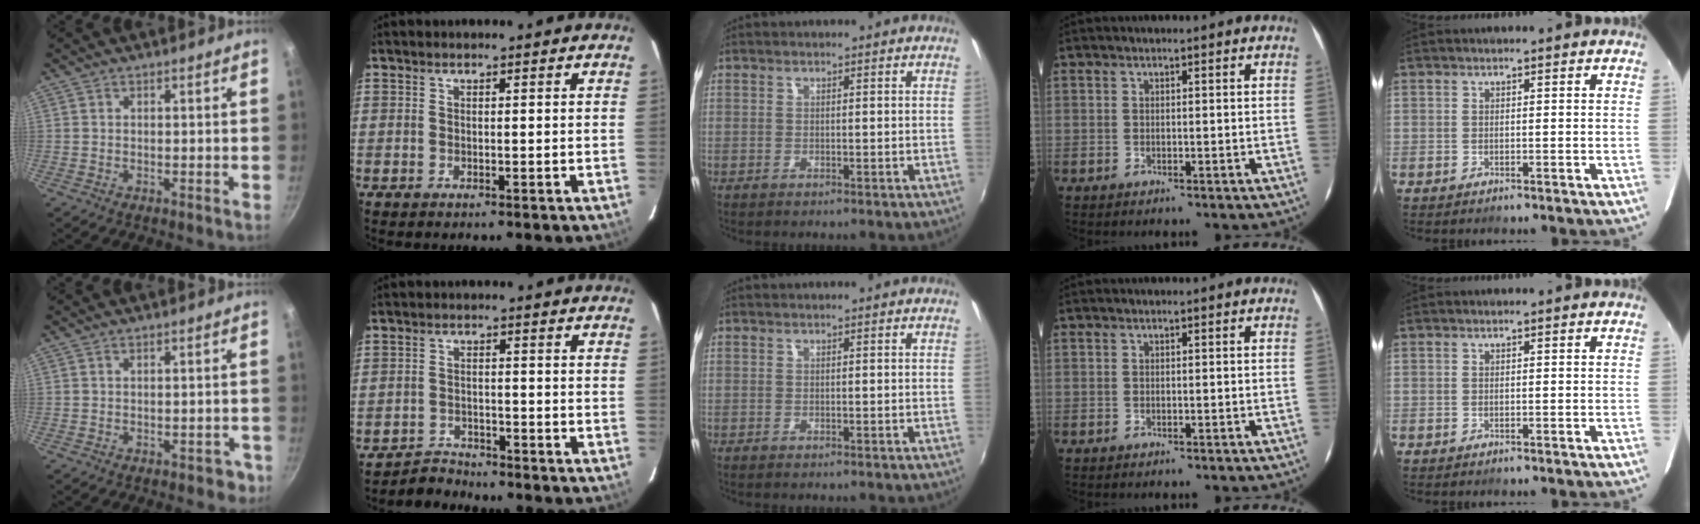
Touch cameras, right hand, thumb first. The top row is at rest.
{"thumb": {"total": 2.4, "force": [-1.4, 1.6, 1.1], "torque": [0.007, 0.028, 0.003]}, "index": {"total": 3.6, "force": [-3.4, 1.1, -0.6], "torque": [0.002, 0.010, -0.061]}}